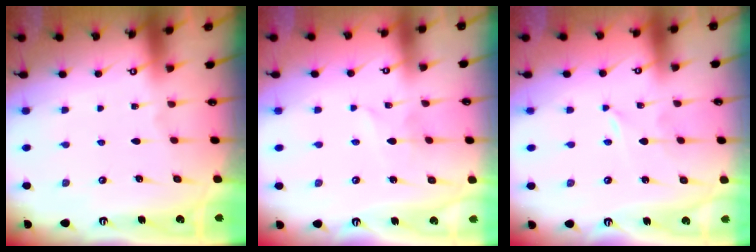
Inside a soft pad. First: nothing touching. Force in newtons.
{"total": 1.7, "press": 1.7, "slide": 0.2}
{"total": 0.0}